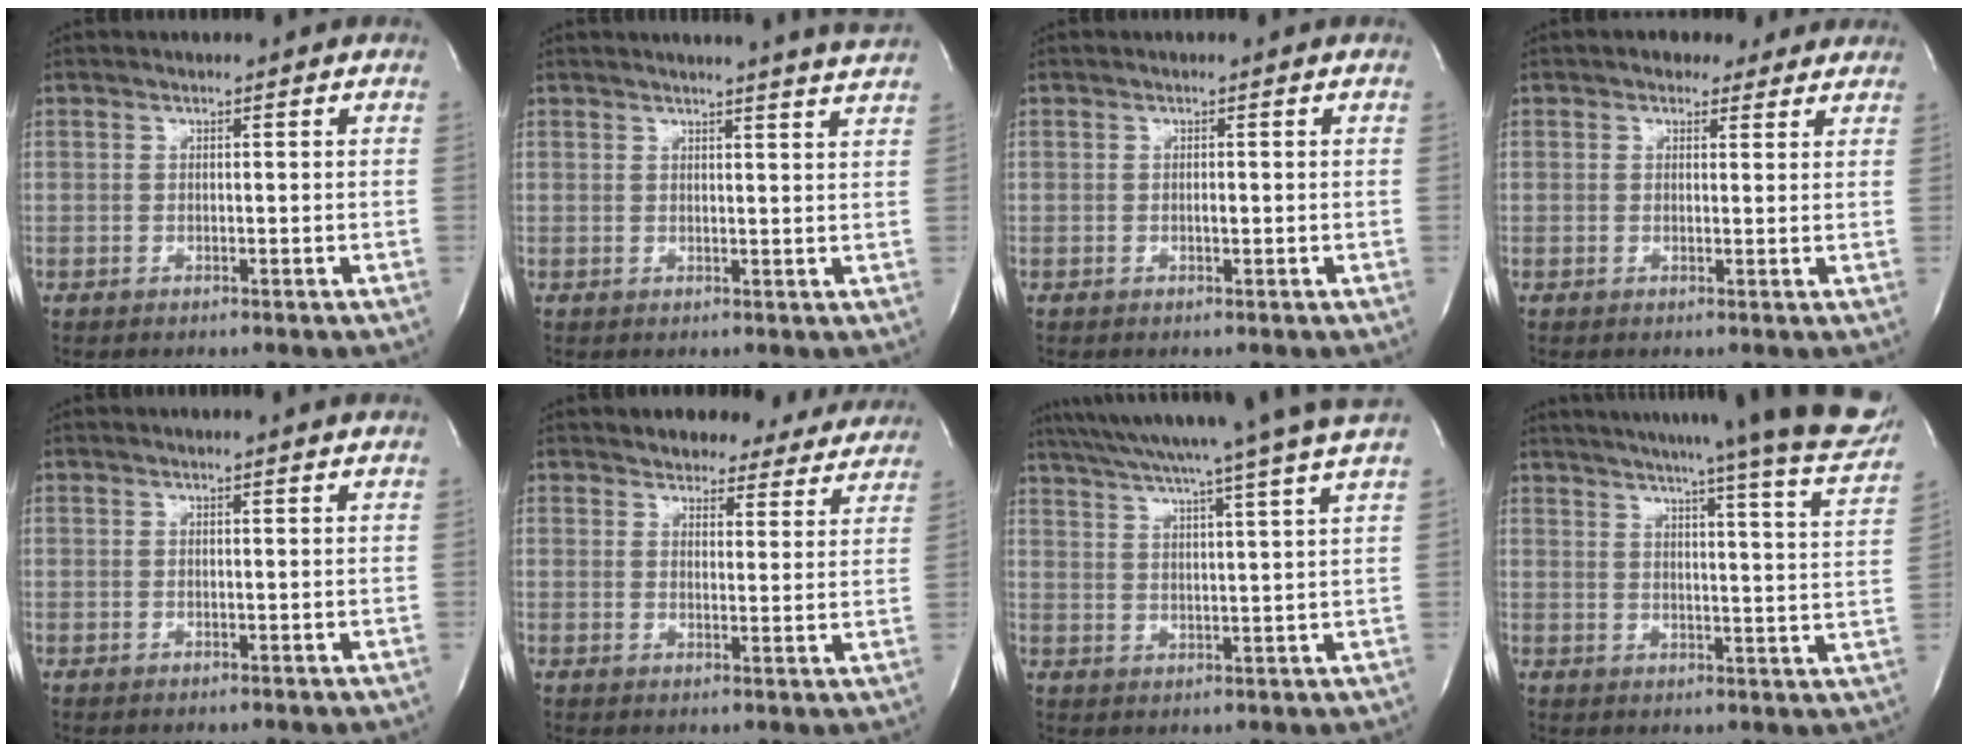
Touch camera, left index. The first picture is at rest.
{"total": 6.7, "force": [6.2, -1.4, 2.0], "torque": [-0.028, -0.026, 0.055]}
{"total": 0.5, "force": [-0.3, 0.1, 0.4], "torque": [-0.006, -0.003, -0.006]}
{"total": 3.8, "force": [2.9, 2.2, 1.1], "torque": [-0.008, 0.009, 0.031]}
{"total": 1.6, "force": [1.5, -0.5, 0.4], "torque": [-0.014, -0.004, 0.014]}
{"total": 12.1, "force": [11.0, 4.4, 2.1], "torque": [0.004, -0.016, 0.112]}
{"total": 20.9, "force": [18.0, -1.9, 10.5], "torque": [-0.180, -0.021, 0.245]}
{"total": 27.7, "force": [24.5, 0.4, 12.9], "torque": [-0.193, -0.075, 0.292]}